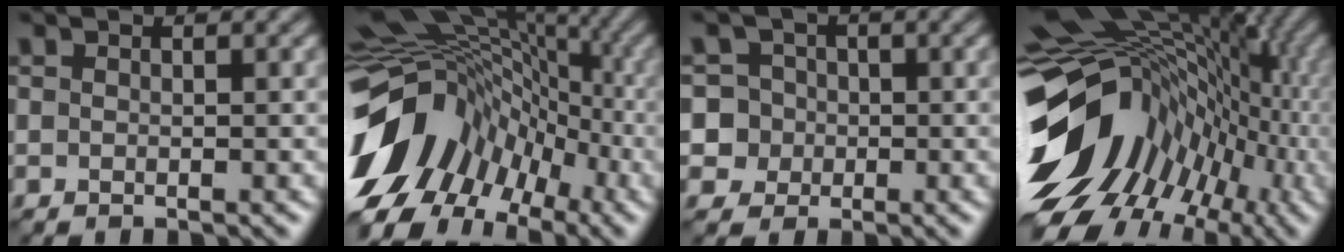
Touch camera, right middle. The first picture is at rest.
{"total": 14.0, "force": [-4.9, 10.0, 8.5], "torque": [-0.178, 0.012, -0.093]}
{"total": 5.1, "force": [-0.6, 5.0, 1.0], "torque": [-0.002, 0.032, -0.019]}
{"total": 14.4, "force": [-0.7, 10.4, 10.0], "torque": [-0.167, 0.024, -0.012]}